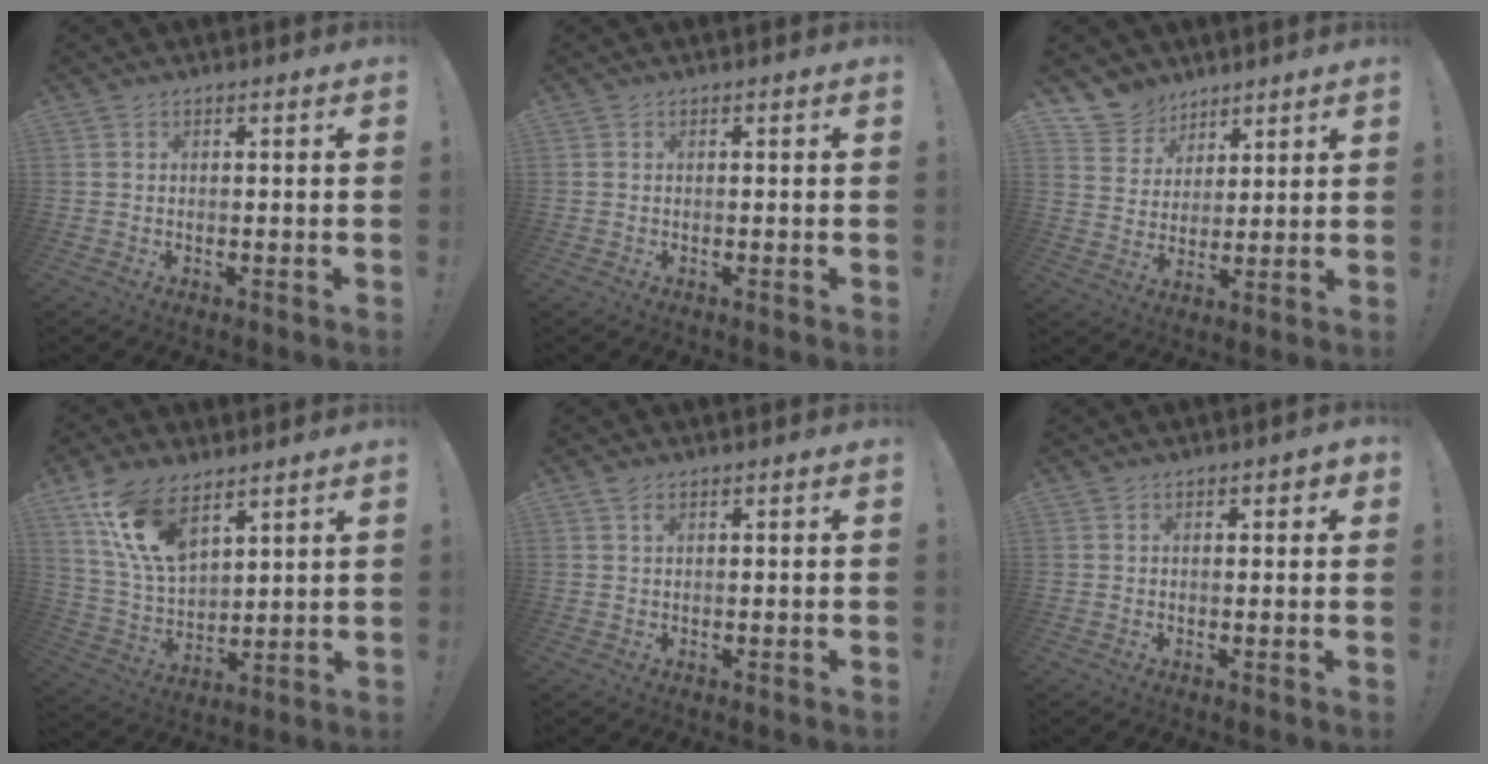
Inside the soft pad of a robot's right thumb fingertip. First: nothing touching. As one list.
[{"total": 0.0}, {"total": 9.2, "force": [6.9, 5.9, 0.8], "torque": [-0.029, -0.053, 0.140]}, {"total": 15.9, "force": [10.0, 7.9, 9.6], "torque": [-0.205, -0.050, 0.188]}, {"total": 1.4, "force": [0.9, 0.7, 0.9], "torque": [-0.015, 0.000, 0.015]}, {"total": 1.3, "force": [0.5, 0.9, 0.9], "torque": [-0.005, -0.001, 0.006]}]